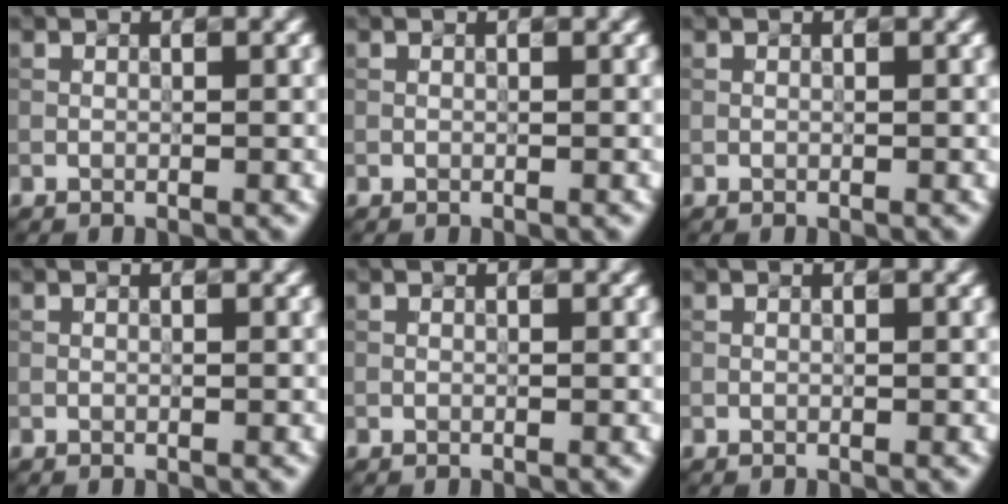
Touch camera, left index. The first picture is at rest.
{"total": 0.0}
{"total": 0.0}
{"total": 0.0}
{"total": 0.0}
{"total": 0.0}